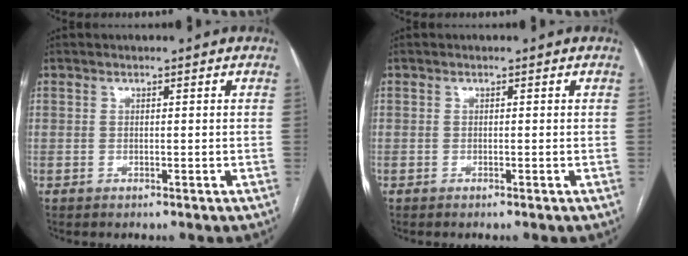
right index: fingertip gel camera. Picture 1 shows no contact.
{"total": 0.0}